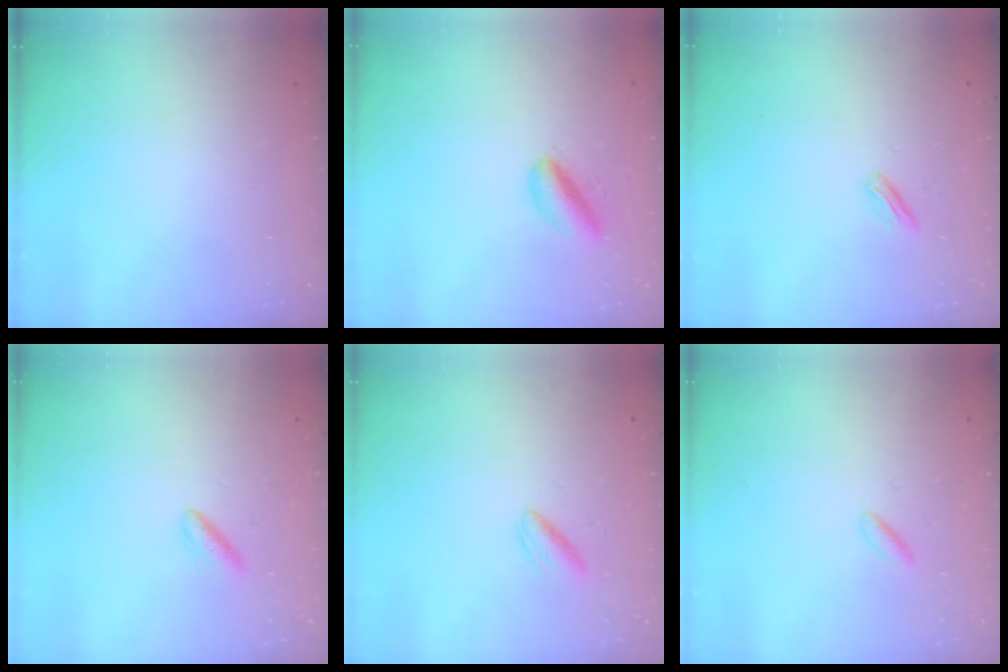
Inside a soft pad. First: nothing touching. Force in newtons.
{"total": 5.8, "press": 5.5, "slide": 1.7}
{"total": 2.4, "press": 2.3, "slide": 0.6}
{"total": 2.7, "press": 2.4, "slide": 1.2}
{"total": 2.3, "press": 2.1, "slide": 1.0}
{"total": 0.9, "press": 0.6, "slide": 0.7}